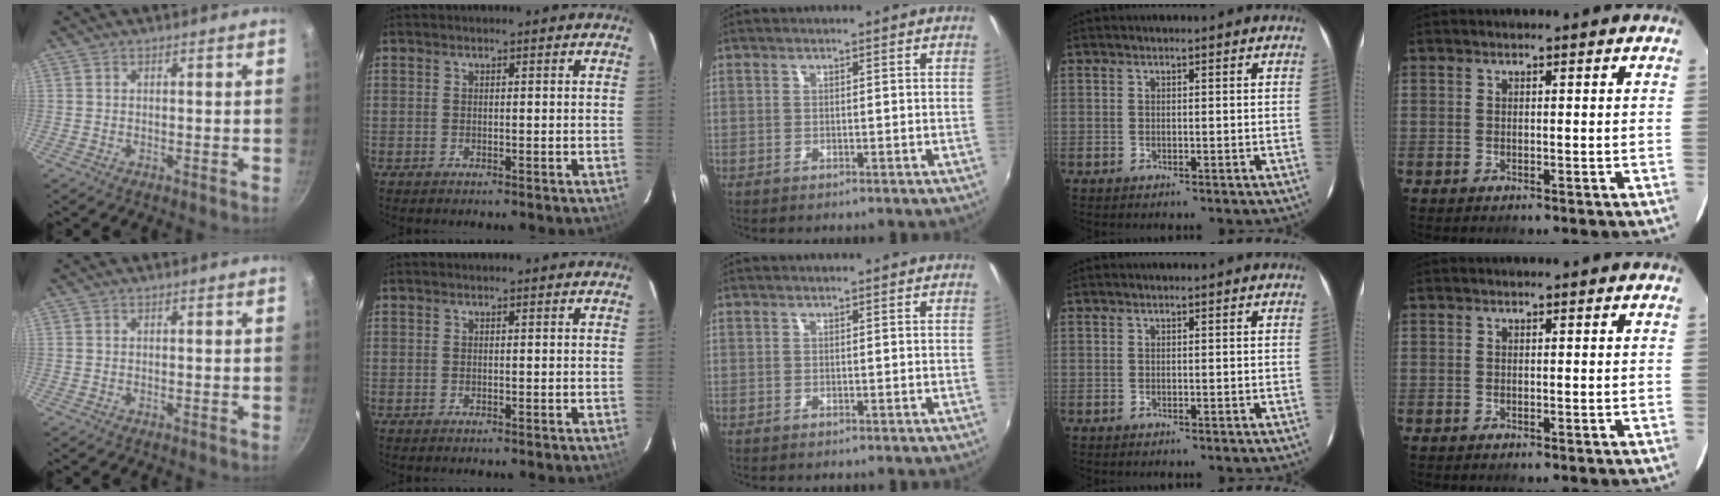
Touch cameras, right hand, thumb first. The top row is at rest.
{}